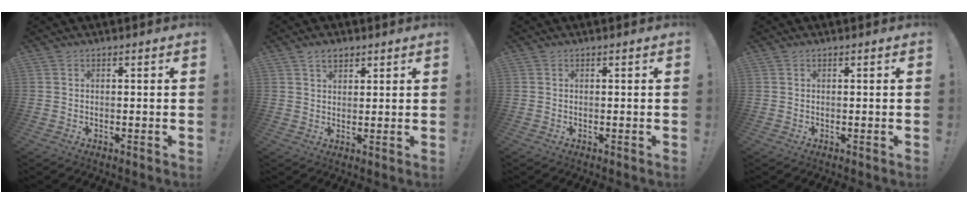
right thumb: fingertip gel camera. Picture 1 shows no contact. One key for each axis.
{"total": 4.0, "fx": 2.5, "fy": 2.5, "fz": 1.8, "tx": -0.020, "ty": -0.009, "tz": 0.044}
{"total": 0.0}
{"total": 0.0}